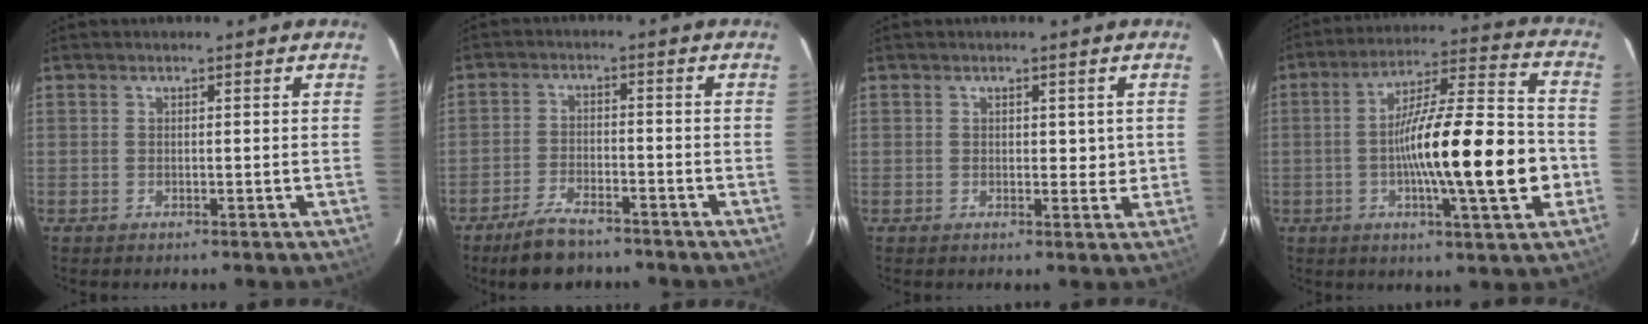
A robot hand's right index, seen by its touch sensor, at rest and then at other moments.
{"total": 7.0, "force": [-5.6, 2.2, 3.5], "torque": [-0.072, -0.009, -0.099]}
{"total": 2.4, "force": [0.5, 1.5, 1.8], "torque": [-0.018, 0.000, 0.008]}
{"total": 18.8, "force": [-3.6, 1.7, 18.4], "torque": [-0.299, 0.006, -0.056]}